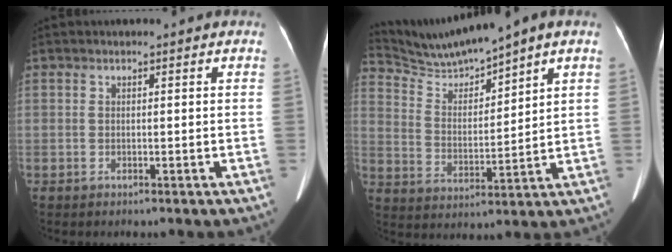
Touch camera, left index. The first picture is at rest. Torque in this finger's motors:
{"motor_torque": [-0.35, -0.68, 0.00, 0.00]}